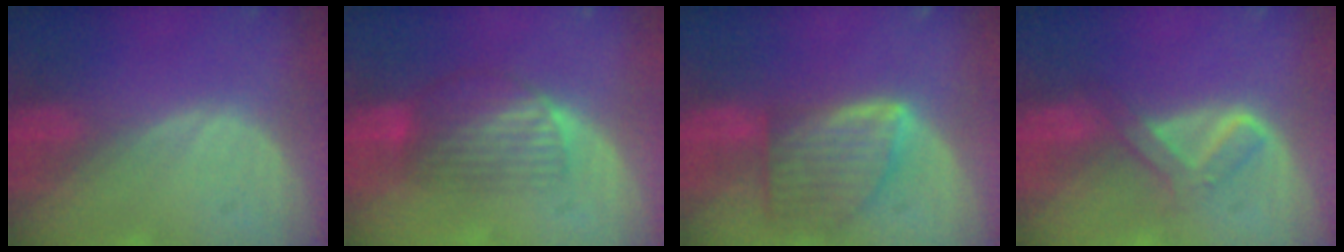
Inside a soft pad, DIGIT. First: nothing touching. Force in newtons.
{"total": 6.9, "press": 6.1, "slide": 3.2}
{"total": 8.0, "press": 7.1, "slide": 3.6}
{"total": 4.4, "press": 4.4, "slide": 0.4}